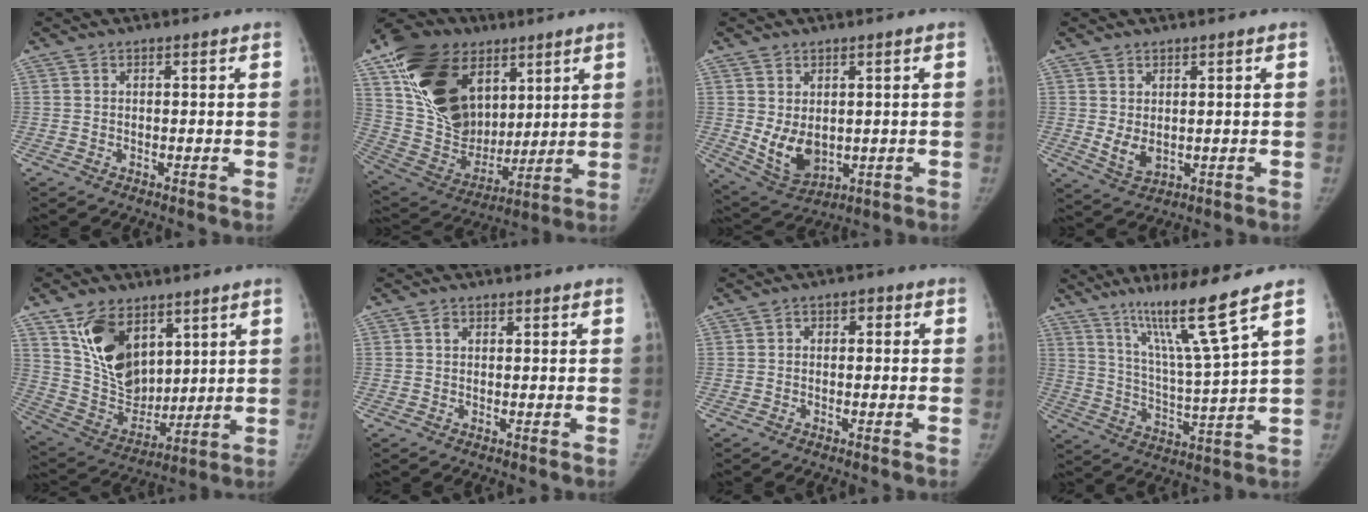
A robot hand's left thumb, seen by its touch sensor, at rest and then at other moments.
{"total": 27.4, "force": [11.0, 19.0, 16.4], "torque": [-0.286, -0.015, 0.206]}
{"total": 8.4, "force": [0.0, 6.0, 5.9], "torque": [-0.084, -0.012, 0.027]}
{"total": 4.4, "force": [0.3, 2.9, 3.2], "torque": [-0.054, -0.007, 0.019]}
{"total": 16.3, "force": [7.8, 10.5, 9.7], "torque": [-0.132, -0.045, 0.168]}
{"total": 1.6, "force": [0.3, 1.3, 0.9], "torque": [-0.005, 0.003, 0.001]}
{"total": 3.0, "force": [-0.1, 2.2, 2.1], "torque": [-0.011, 0.009, -0.012]}
{"total": 13.2, "force": [8.7, -1.4, 9.8], "torque": [-0.168, -0.064, 0.159]}